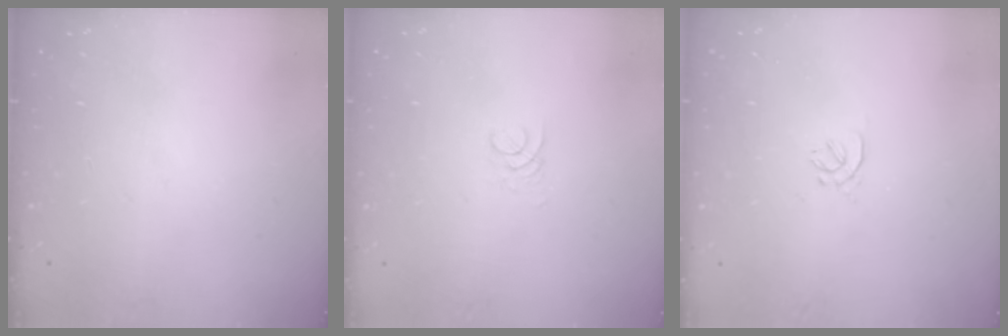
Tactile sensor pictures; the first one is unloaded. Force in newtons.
{"total": 1.0, "press": 1.0, "slide": 0.1}
{"total": 1.0, "press": 0.9, "slide": 0.4}